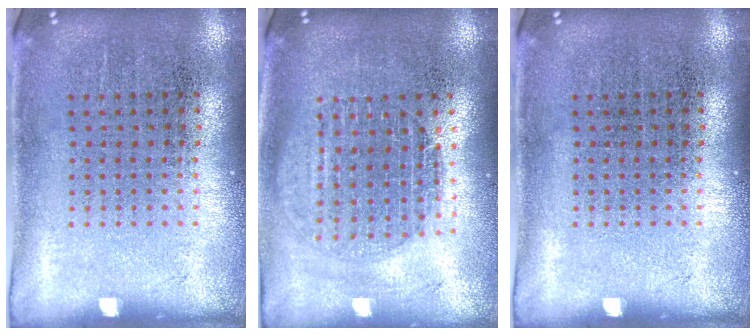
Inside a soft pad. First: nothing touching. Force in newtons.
{"total": 1.6, "press": 1.4, "slide": 0.8}
{"total": 0.0}